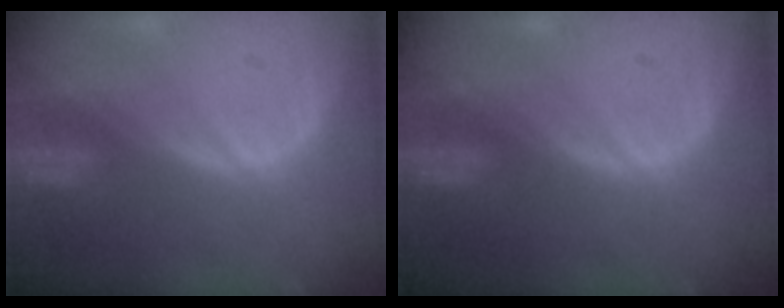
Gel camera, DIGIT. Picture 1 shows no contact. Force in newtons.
{"total": 0.0}